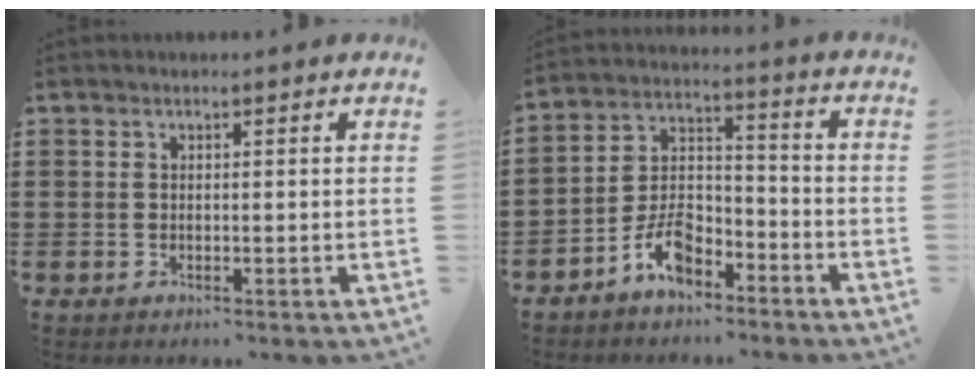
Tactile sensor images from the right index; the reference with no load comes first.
{"total": 7.2, "force": [-5.1, 3.5, 3.6], "torque": [-0.087, 0.012, -0.100]}